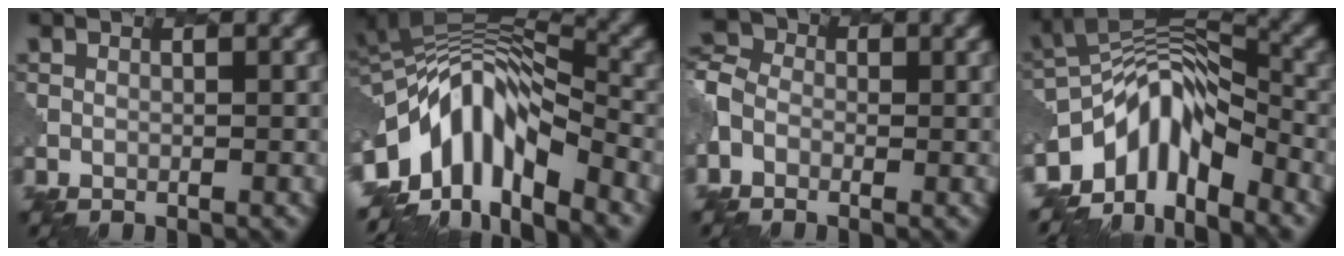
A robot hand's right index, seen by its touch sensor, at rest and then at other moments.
{"total": 11.2, "force": [-4.6, 5.4, 8.7], "torque": [-0.142, 0.008, -0.086]}
{"total": 2.9, "force": [-1.0, 2.4, 1.3], "torque": [-0.026, 0.004, -0.030]}
{"total": 8.5, "force": [-5.0, 4.0, 5.5], "torque": [-0.075, 0.004, -0.103]}